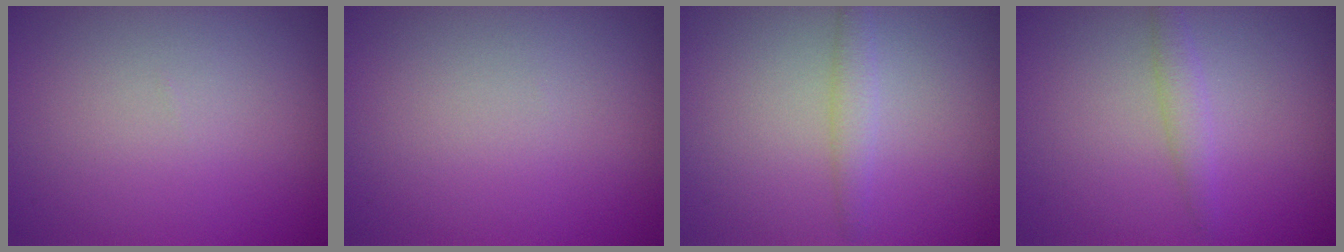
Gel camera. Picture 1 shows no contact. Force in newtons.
{"total": 0.0}
{"total": 1.5, "press": 1.5, "slide": 0.1}
{"total": 1.5, "press": 1.5, "slide": 0.0}